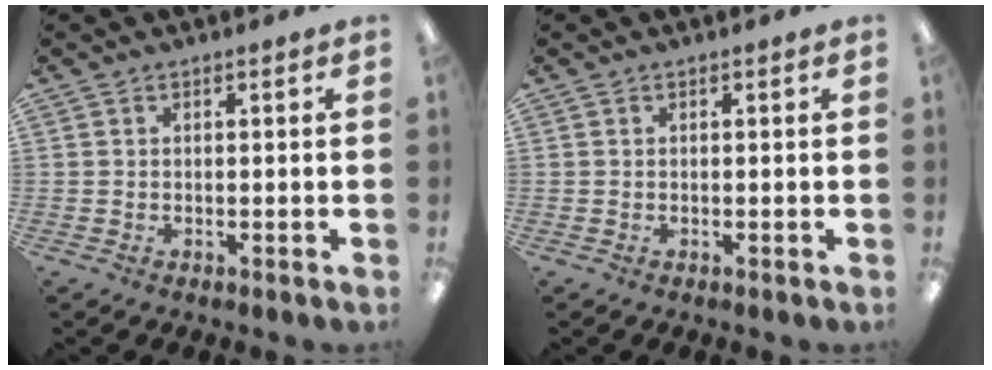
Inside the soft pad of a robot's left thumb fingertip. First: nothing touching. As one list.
[{"total": 0.0}]